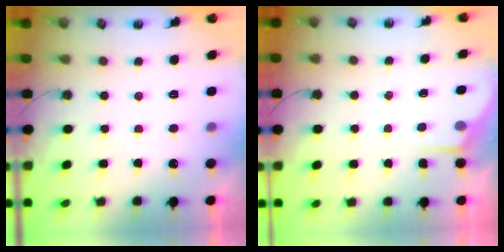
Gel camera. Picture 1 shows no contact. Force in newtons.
{"total": 3.6, "press": 3.6, "slide": 0.5}